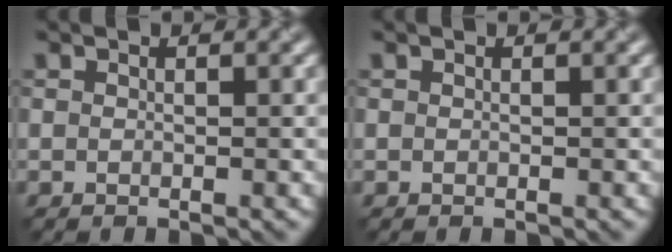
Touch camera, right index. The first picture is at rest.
{"total": 0.0}